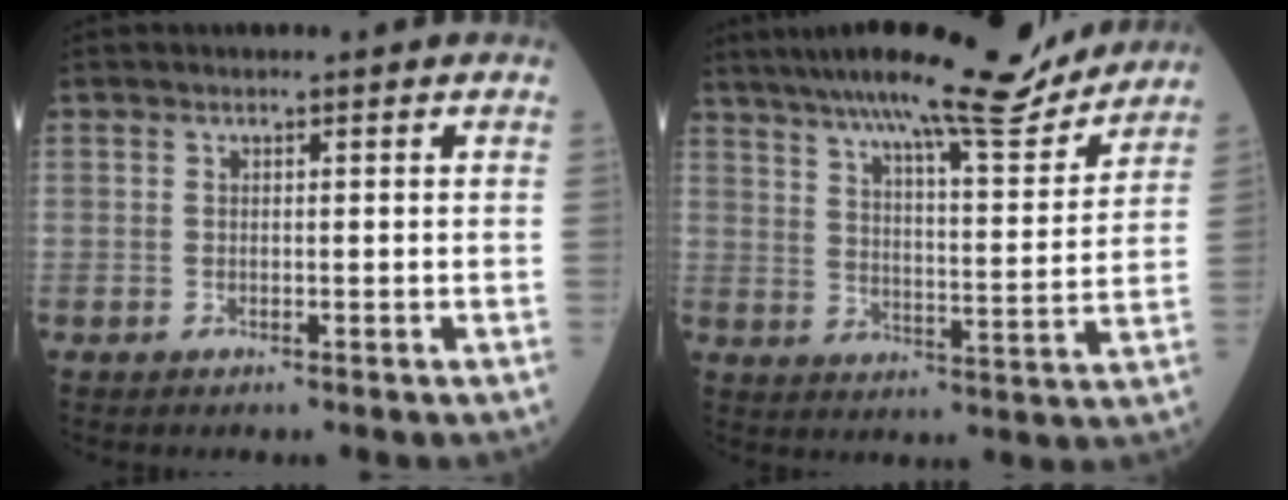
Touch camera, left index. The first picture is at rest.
{"total": 19.3, "force": [17.0, 1.5, 8.9], "torque": [-0.149, -0.012, 0.246]}